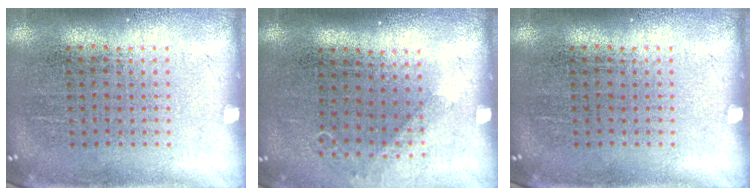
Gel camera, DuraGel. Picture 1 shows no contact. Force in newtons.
{"total": 0.9, "press": 0.8, "slide": 0.3}
{"total": 0.0}